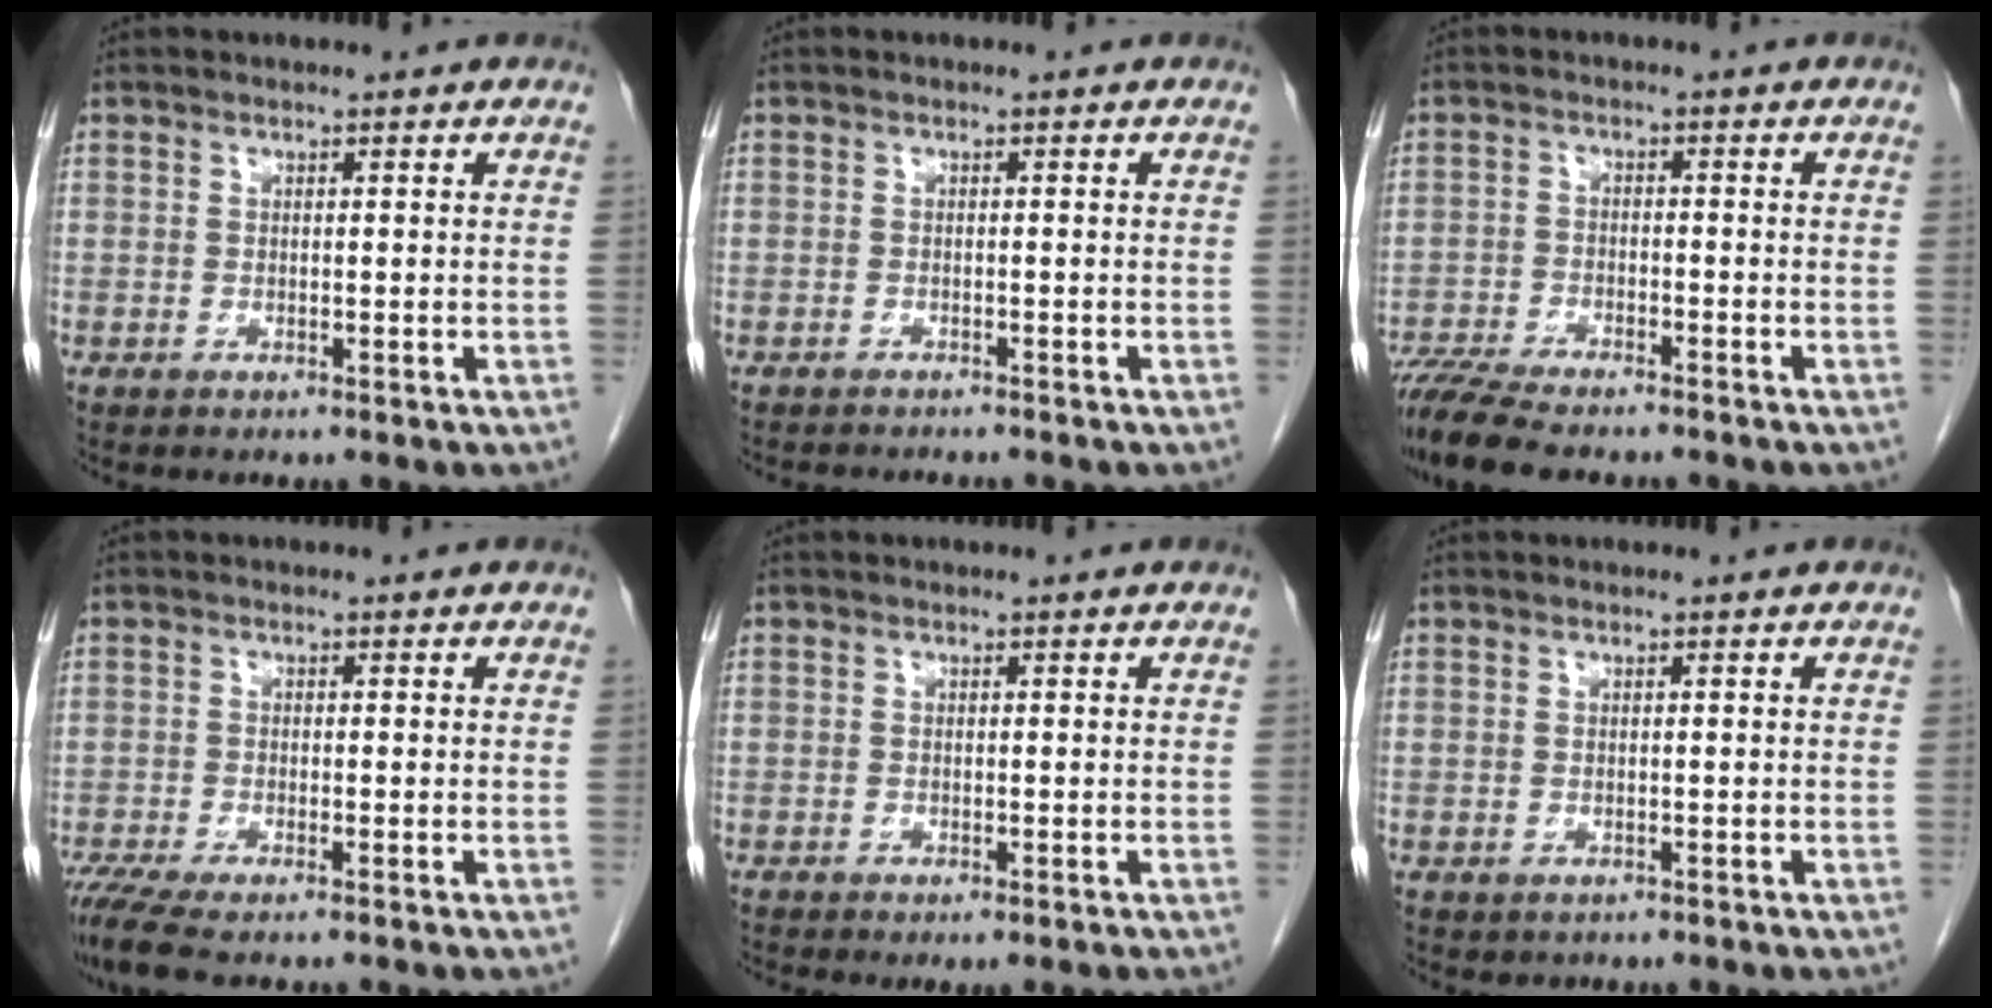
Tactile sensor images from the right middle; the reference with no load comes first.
{"total": 3.5, "force": [-3.3, 0.3, 1.1], "torque": [-0.014, -0.007, -0.045]}
{"total": 10.3, "force": [-8.9, 1.7, 4.9], "torque": [-0.081, -0.016, -0.144]}
{"total": 5.0, "force": [-4.0, 0.4, 3.0], "torque": [-0.058, -0.014, -0.073]}
{"total": 2.1, "force": [-1.7, 0.4, 1.2], "torque": [-0.012, -0.006, -0.022]}
{"total": 0.5, "force": [-0.2, 0.5, 0.1], "torque": [-0.006, 0.002, 0.002]}